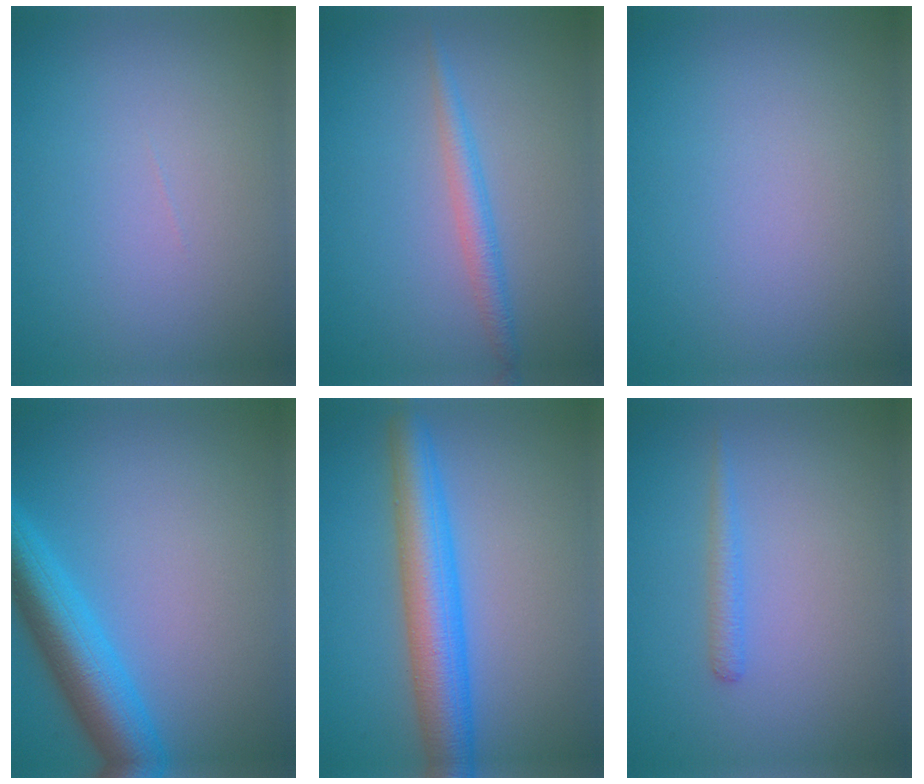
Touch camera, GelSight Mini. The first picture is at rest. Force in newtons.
{"total": 2.0, "press": 2.0, "slide": 0.1}
{"total": 0.0}
{"total": 6.7, "press": 6.7, "slide": 0.4}
{"total": 6.5, "press": 6.5, "slide": 0.1}
{"total": 1.3, "press": 1.3, "slide": 0.0}